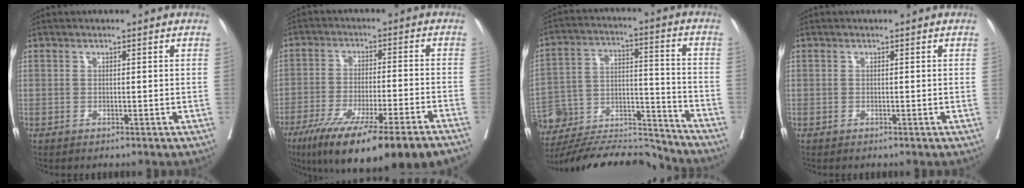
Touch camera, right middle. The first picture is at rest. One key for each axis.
{"total": 19.6, "fx": -14.2, "fy": 0.9, "fz": 13.5, "tx": -0.177, "ty": -0.046, "tz": -0.224}
{"total": 21.3, "fx": -20.6, "fy": 2.5, "fz": 4.5, "tx": -0.106, "ty": 0.021, "tz": -0.323}
{"total": 0.0}